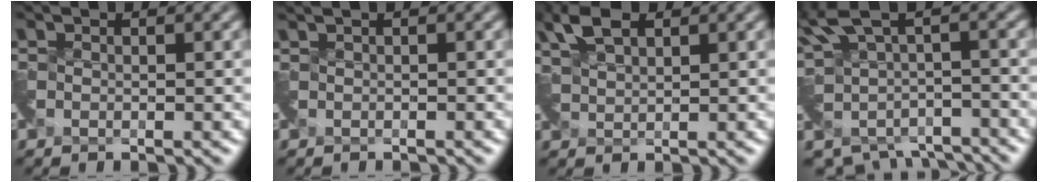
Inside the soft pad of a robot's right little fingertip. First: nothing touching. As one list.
[{"total": 0.8, "force": [-0.1, 0.2, 0.8], "torque": [-0.015, -0.008, -0.006]}, {"total": 3.3, "force": [2.6, 1.2, 1.7], "torque": [-0.046, 0.011, 0.057]}, {"total": 5.5, "force": [-1.3, 3.7, 4.0], "torque": [-0.082, -0.036, -0.006]}]